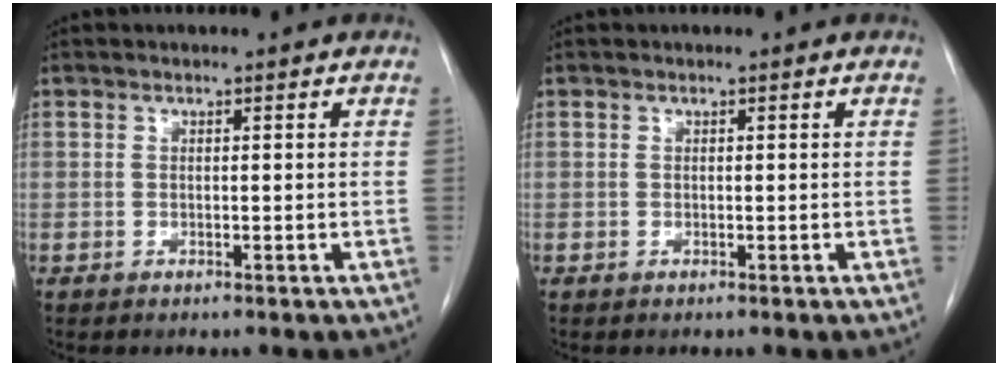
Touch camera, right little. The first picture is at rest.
{"total": 0.0}